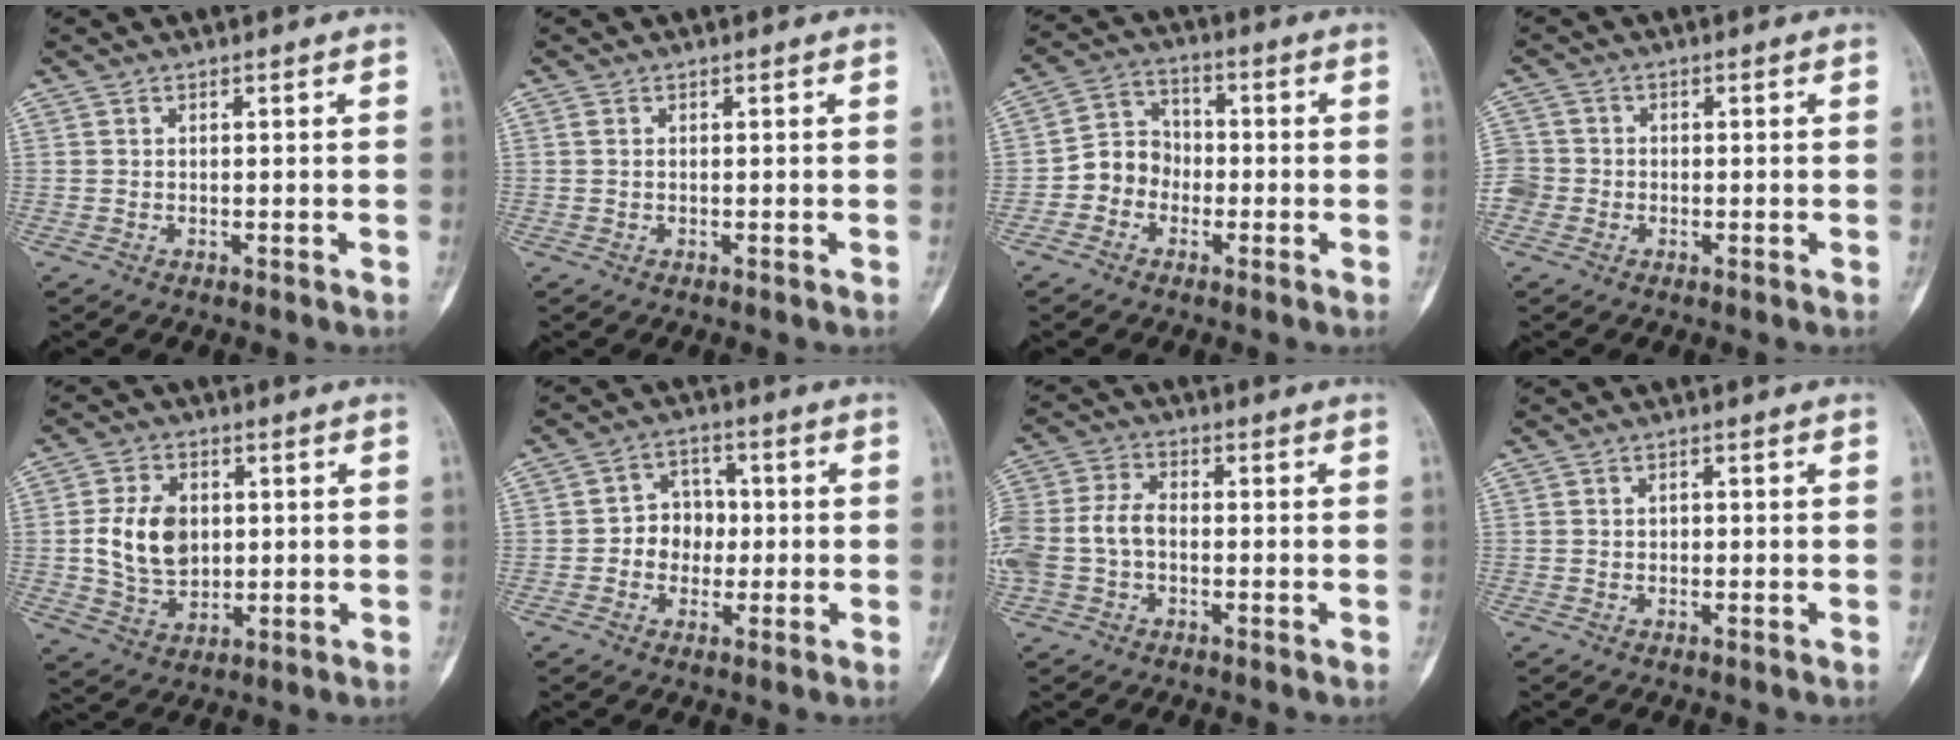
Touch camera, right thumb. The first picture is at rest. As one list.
[{"total": 0.5, "force": [0.1, 0.3, 0.4], "torque": [-0.012, 0.003, 0.002]}, {"total": 7.2, "force": [-2.1, 6.3, 2.7], "torque": [-0.020, 0.030, -0.053]}, {"total": 4.9, "force": [-1.2, 4.6, 1.3], "torque": [-0.030, 0.012, -0.026]}, {"total": 10.7, "force": [1.0, 7.7, 7.4], "torque": [-0.118, -0.004, 0.024]}, {"total": 6.7, "force": [-0.5, 5.8, 3.4], "torque": [-0.008, 0.017, -0.018]}, {"total": 10.9, "force": [-1.6, 7.6, 7.7], "torque": [-0.177, 0.030, -0.035]}, {"total": 0.8, "force": [0.0, 0.7, 0.4], "torque": [-0.003, 0.003, -0.001]}]